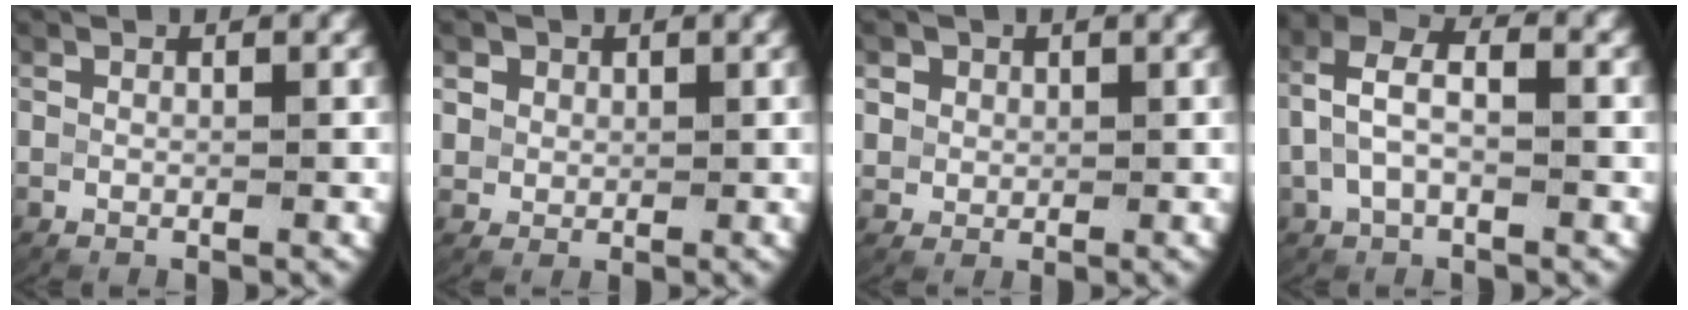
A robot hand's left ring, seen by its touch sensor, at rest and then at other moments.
{"total": 3.6, "force": [1.2, 3.1, 1.4], "torque": [-0.042, -0.009, 0.027]}
{"total": 3.6, "force": [1.1, 3.1, 1.3], "torque": [-0.042, -0.008, 0.025]}
{"total": 5.0, "force": [0.8, 3.3, 3.8], "torque": [-0.072, 0.003, 0.009]}